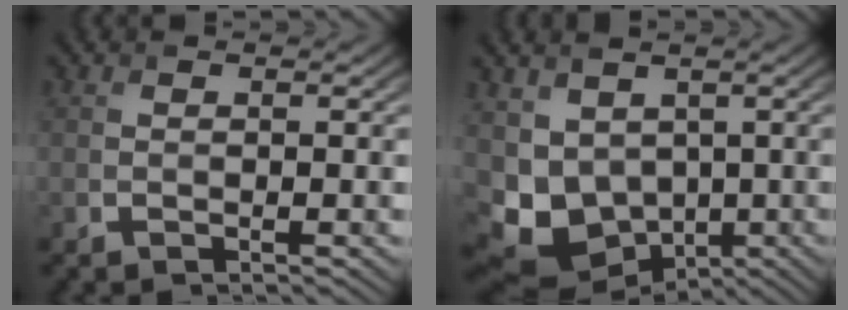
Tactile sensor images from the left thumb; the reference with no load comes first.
{"total": 9.2, "force": [0.0, 7.5, 5.3], "torque": [-0.124, -0.027, 0.023]}